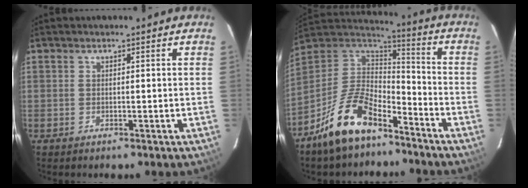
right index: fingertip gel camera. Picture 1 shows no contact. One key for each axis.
{"total": 16.6, "fx": -11.1, "fy": 7.4, "fz": 9.9, "tx": -0.211, "ty": 0.007, "tz": -0.206}